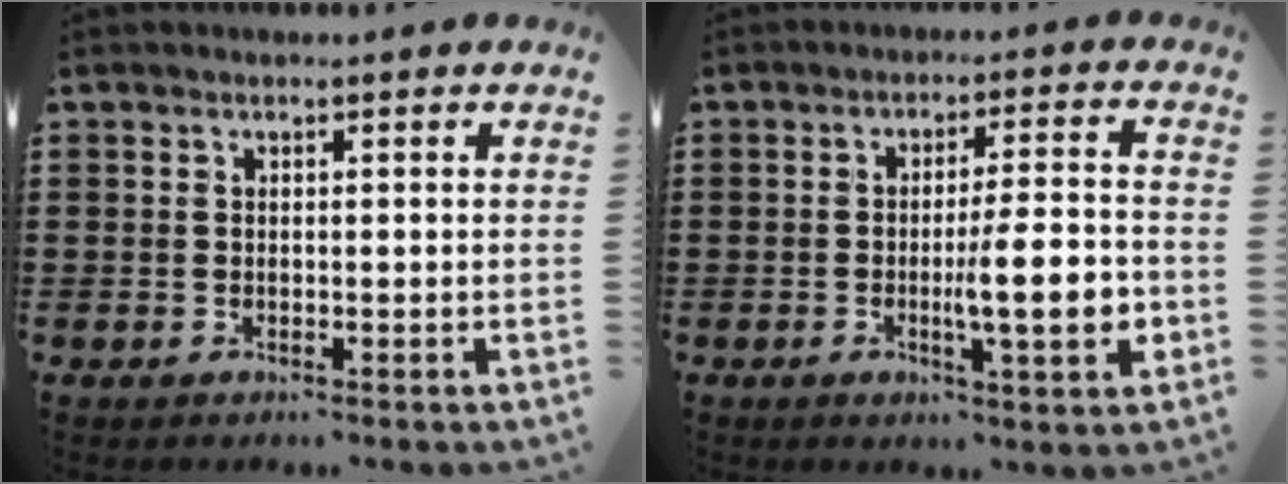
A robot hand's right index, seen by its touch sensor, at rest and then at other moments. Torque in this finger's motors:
{"motor_torque": [2.04, -0.10, 0.68, 0.20]}